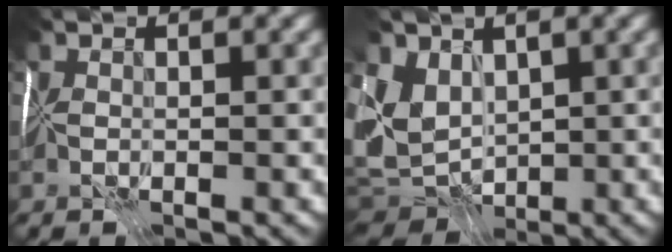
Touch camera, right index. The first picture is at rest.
{"total": 5.7, "force": [0.2, 4.4, 3.5], "torque": [-0.085, -0.015, 0.006]}